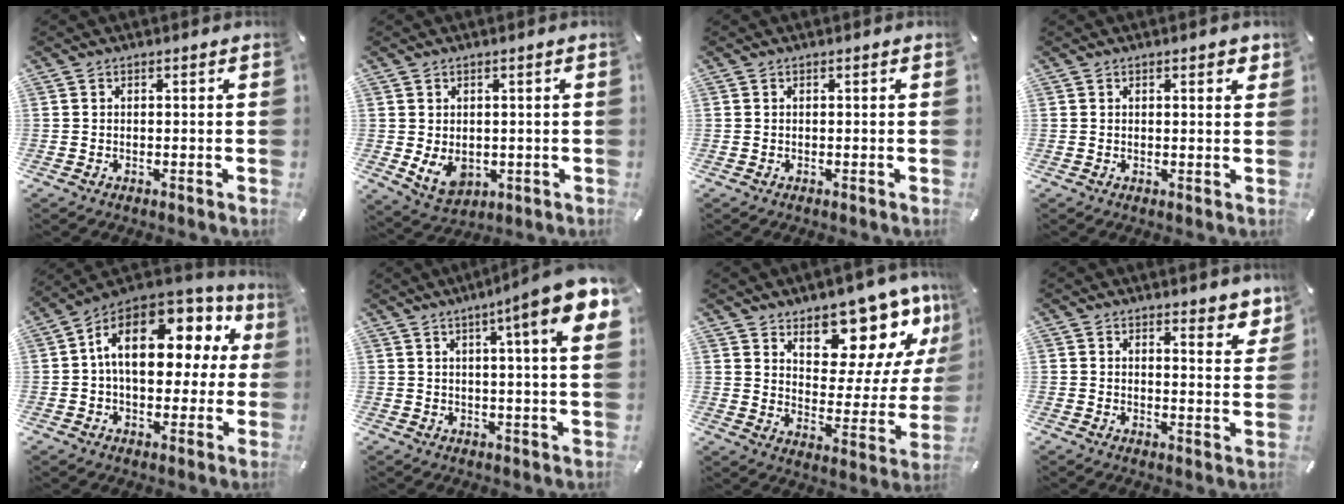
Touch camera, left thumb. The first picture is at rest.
{"total": 6.3, "force": [-0.2, 5.2, 3.6], "torque": [-0.074, -0.003, -0.002]}
{"total": 0.0}
{"total": 1.6, "force": [0.9, 0.4, 1.2], "torque": [-0.019, -0.002, 0.014]}
{"total": 17.4, "force": [5.3, 10.5, 12.8], "torque": [-0.199, -0.020, 0.094]}
{"total": 12.5, "force": [5.7, 0.5, 11.1], "torque": [-0.168, -0.034, 0.081]}
{"total": 13.8, "force": [11.4, 6.6, 4.2], "torque": [-0.033, -0.122, 0.196]}
{"total": 4.7, "force": [4.1, 1.8, 1.5], "torque": [-0.003, -0.039, 0.069]}